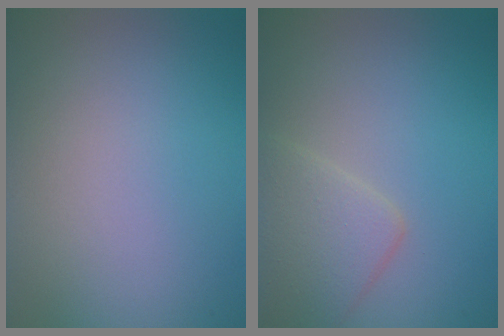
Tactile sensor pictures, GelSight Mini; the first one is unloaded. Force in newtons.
{"total": 3.4, "press": 3.4, "slide": 0.4}